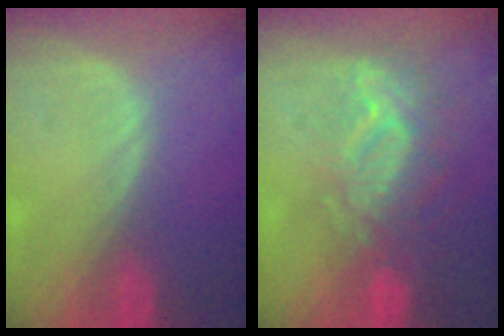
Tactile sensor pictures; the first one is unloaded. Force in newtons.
{"total": 9.2, "press": 8.6, "slide": 3.3}